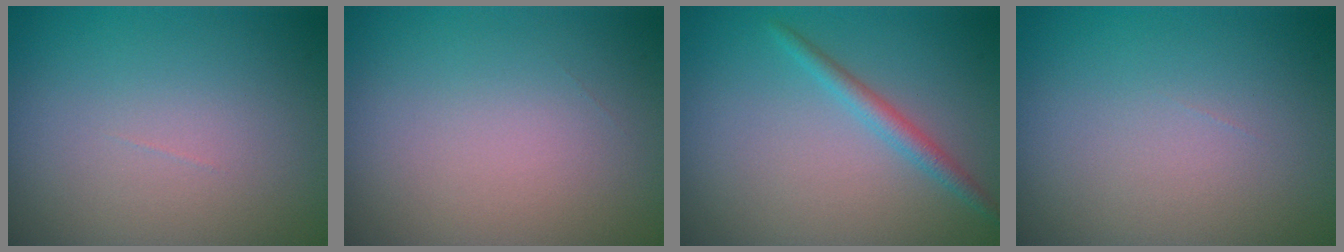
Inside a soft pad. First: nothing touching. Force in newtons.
{"total": 0.0}
{"total": 1.7, "press": 1.7, "slide": 0.1}
{"total": 0.0}